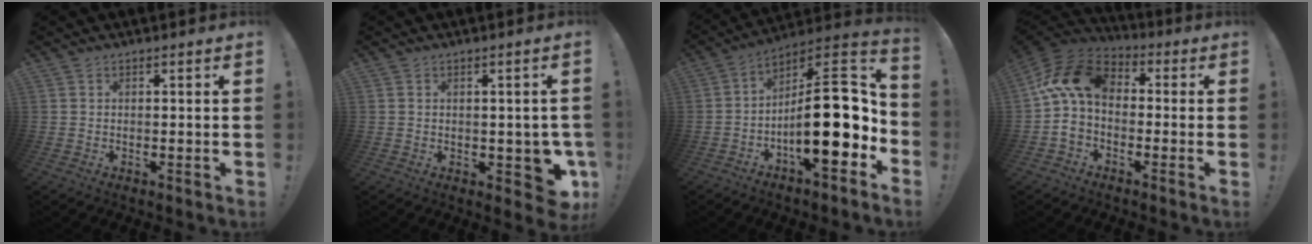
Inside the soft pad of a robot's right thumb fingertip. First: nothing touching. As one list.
[{"total": 7.1, "force": [-1.7, 4.2, 5.5], "torque": [-0.055, 0.006, -0.018]}, {"total": 23.2, "force": [-3.3, 8.3, 21.4], "torque": [-0.332, 0.015, -0.050]}, {"total": 13.6, "force": [1.6, 8.5, 10.5], "torque": [-0.204, 0.016, 0.033]}]